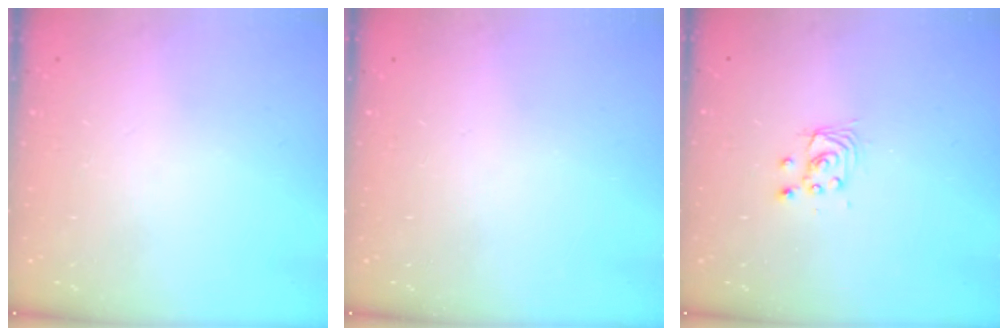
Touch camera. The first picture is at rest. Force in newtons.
{"total": 0.0}
{"total": 2.7, "press": 2.7, "slide": 0.2}